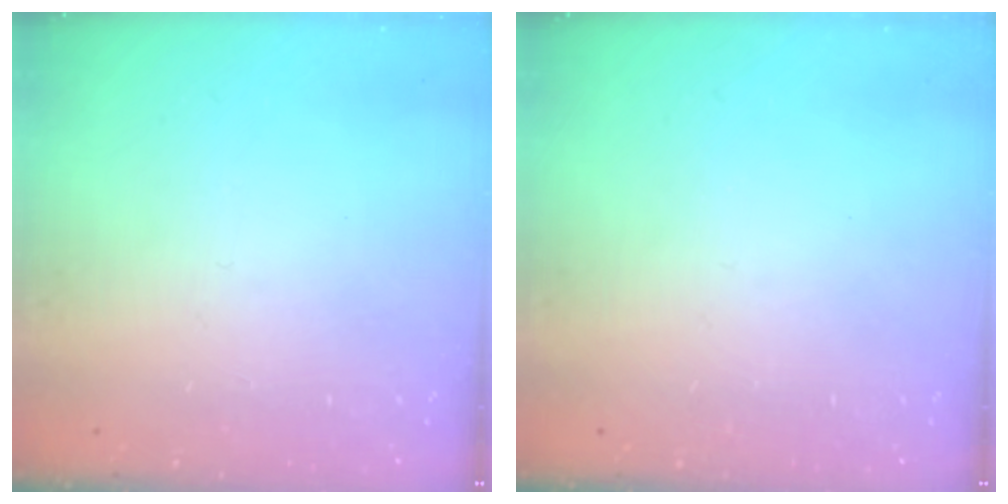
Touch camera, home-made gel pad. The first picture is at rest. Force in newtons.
{"total": 0.0}